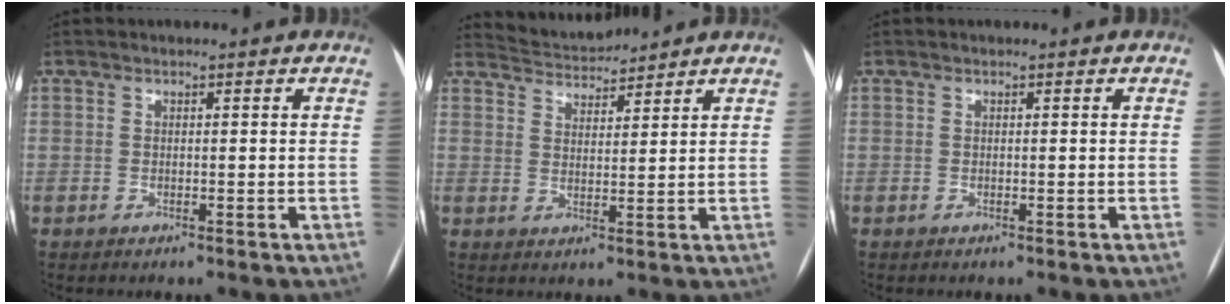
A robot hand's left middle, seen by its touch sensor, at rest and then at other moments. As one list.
[{"total": 4.6, "force": [4.6, 0.0, -0.6], "torque": [-0.001, 0.012, 0.085]}, {"total": 0.0}]